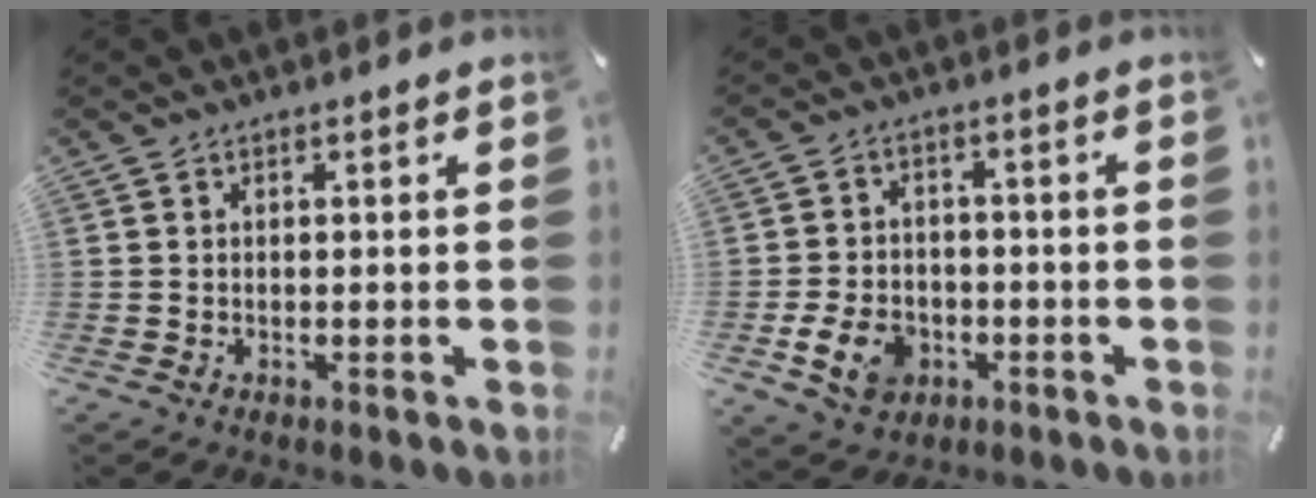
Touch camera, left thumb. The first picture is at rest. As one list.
[{"total": 8.3, "force": [-2.9, 6.4, 4.2], "torque": [-0.092, 0.013, -0.053]}]